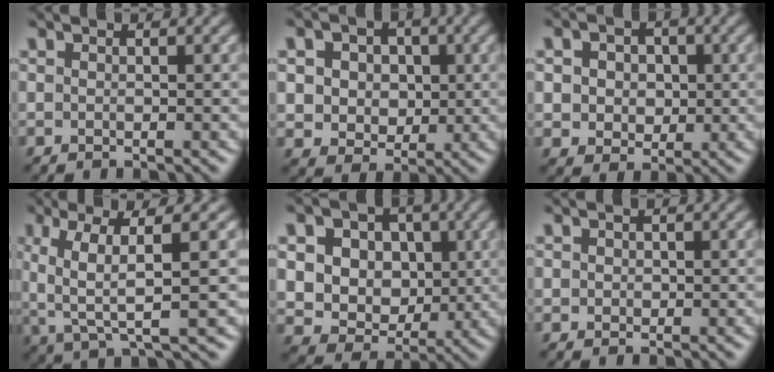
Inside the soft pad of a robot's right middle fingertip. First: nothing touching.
{"total": 6.4, "force": [1.5, 5.3, 3.2], "torque": [-0.061, 0.019, 0.015]}
{"total": 5.0, "force": [0.9, 4.2, 2.6], "torque": [-0.050, 0.016, -0.001]}
{"total": 6.2, "force": [1.1, 1.3, 6.0], "torque": [-0.117, 0.000, 0.019]}
{"total": 12.2, "force": [3.3, 10.3, 5.7], "torque": [-0.128, 0.021, 0.059]}
{"total": 0.7, "force": [0.0, 0.6, 0.2], "torque": [-0.002, -0.002, 0.001]}